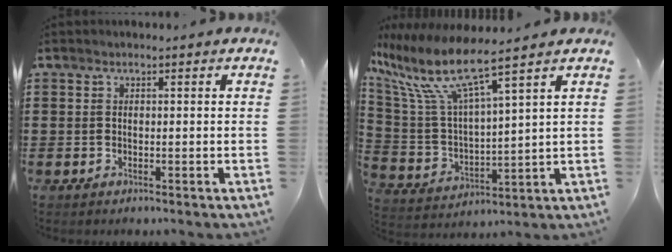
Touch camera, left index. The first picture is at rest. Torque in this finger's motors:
{"motor_torque": [2.14, 0.00, 0.39, 0.21]}